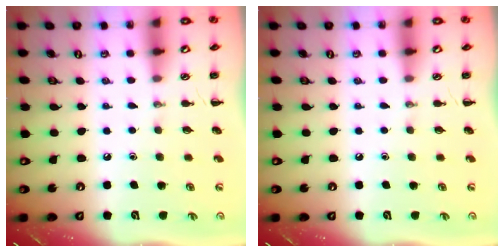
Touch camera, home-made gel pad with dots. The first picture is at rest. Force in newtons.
{"total": 0.0}